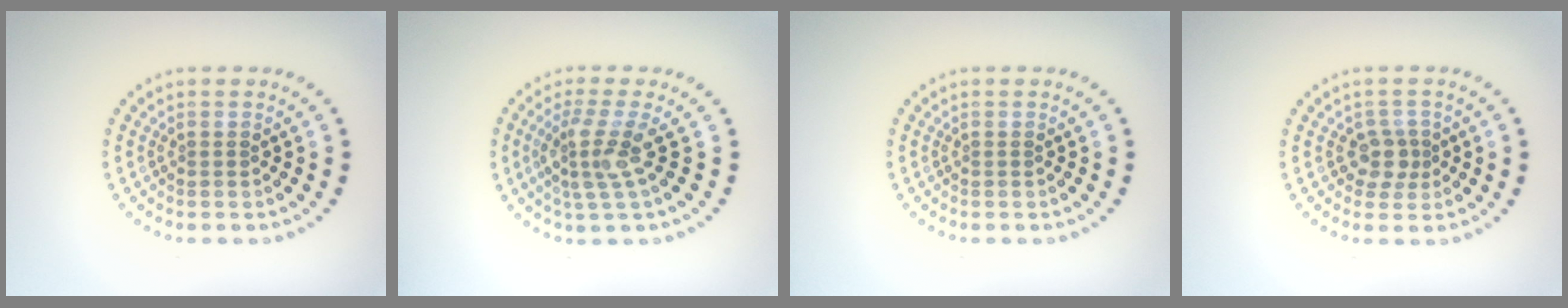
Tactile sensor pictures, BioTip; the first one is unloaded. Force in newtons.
{"total": 3.3, "press": 2.5, "slide": 2.1}
{"total": 0.0}
{"total": 2.1, "press": 1.7, "slide": 1.2}